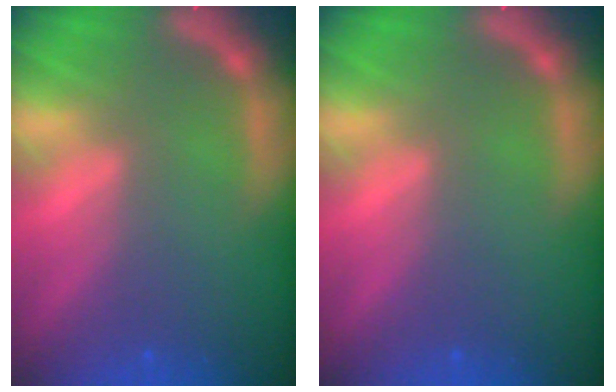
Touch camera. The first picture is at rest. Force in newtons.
{"total": 0.0}